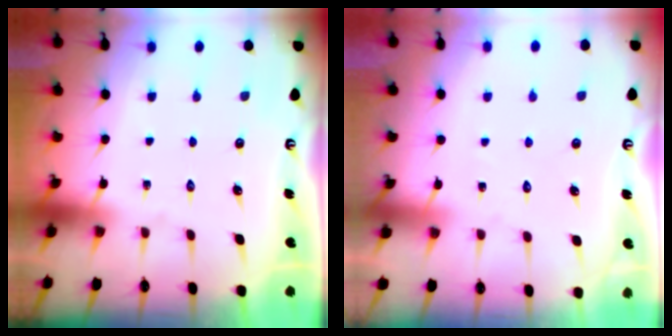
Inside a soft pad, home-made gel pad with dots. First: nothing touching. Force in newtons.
{"total": 3.7, "press": 3.7, "slide": 0.2}